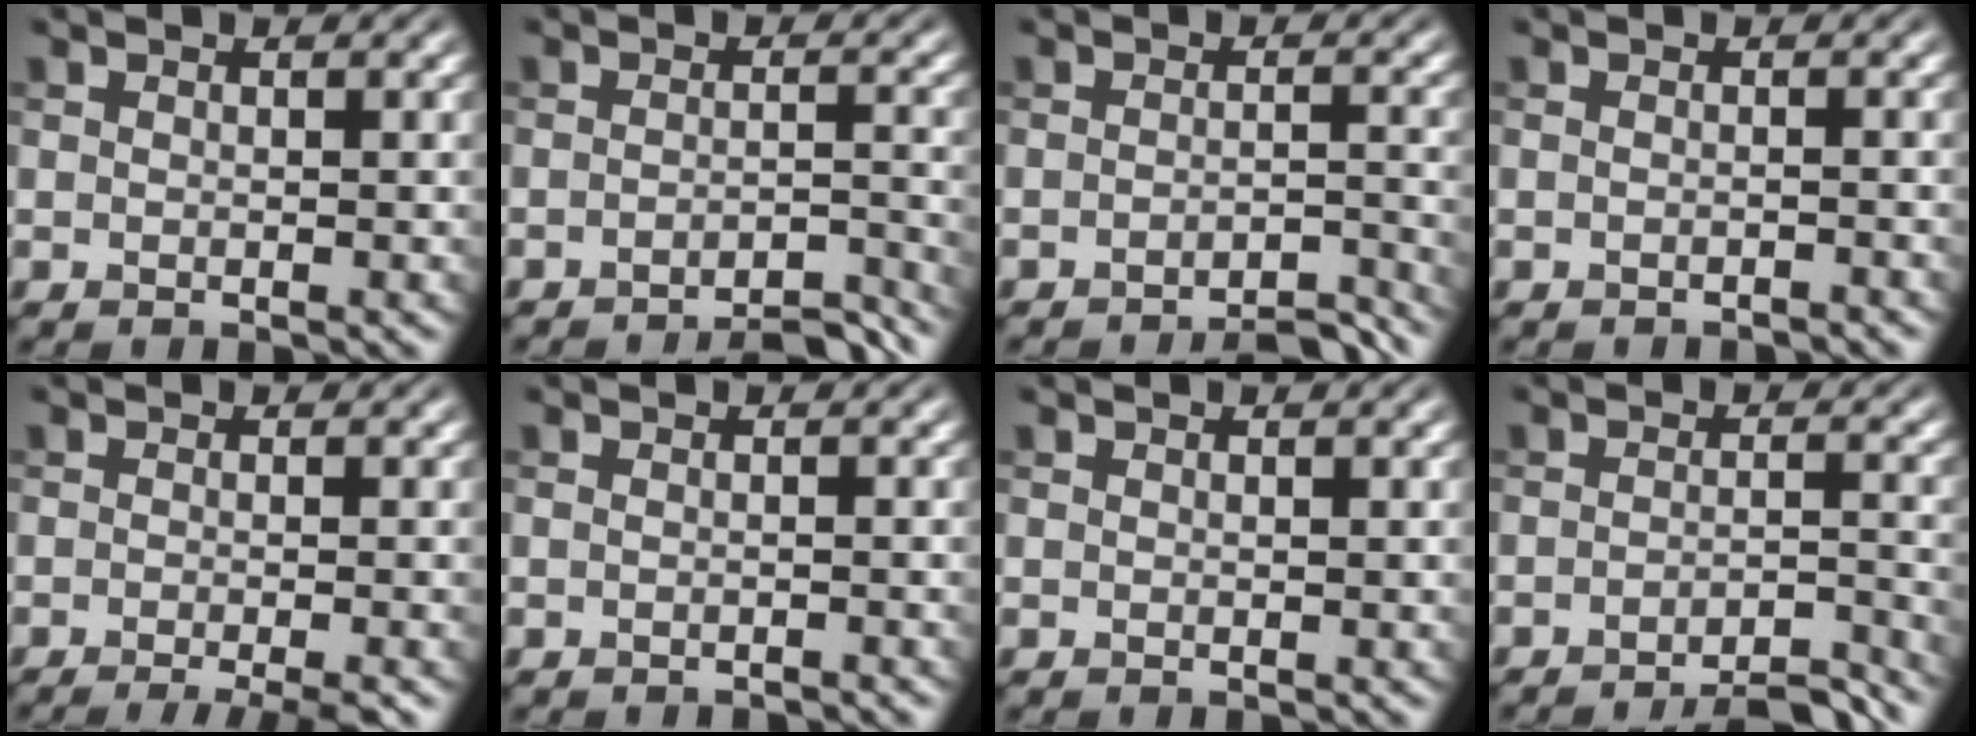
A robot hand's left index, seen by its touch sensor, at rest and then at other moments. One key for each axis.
{"total": 4.2, "fx": -3.7, "fy": 0.5, "fz": 1.9, "tx": -0.012, "ty": 0.013, "tz": -0.057}
{"total": 3.8, "fx": -3.4, "fy": 0.5, "fz": 1.7, "tx": -0.010, "ty": 0.011, "tz": -0.052}
{"total": 1.4, "fx": -1.3, "fy": 0.1, "fz": 0.5, "tx": 0.002, "ty": -0.001, "tz": -0.025}
{"total": 4.7, "fx": -2.6, "fy": 1.2, "fz": 3.7, "tx": -0.028, "ty": -0.004, "tz": -0.040}
{"total": 1.0, "fx": -0.9, "fy": 0.1, "fz": 0.4, "tx": -0.002, "ty": -0.003, "tz": -0.020}
{"total": 0.0}
{"total": 5.0, "fx": -4.3, "fy": 0.7, "fz": 2.5, "tx": -0.021, "ty": 0.010, "tz": -0.066}